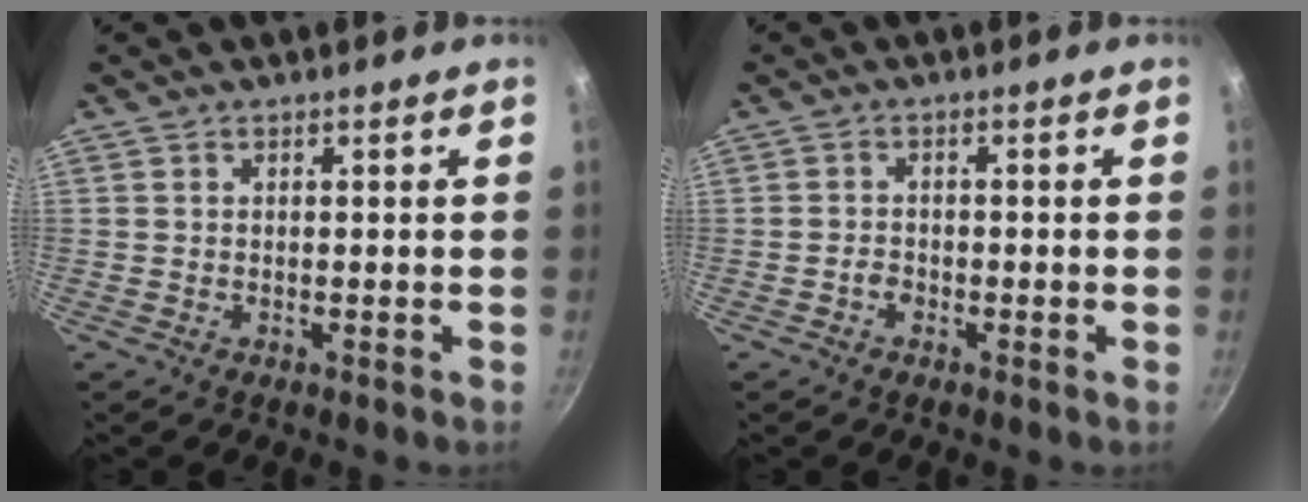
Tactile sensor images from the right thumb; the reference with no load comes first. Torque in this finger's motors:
{"motor_torque": [0.20, 0.13, 0.41, -0.34, 0.00]}